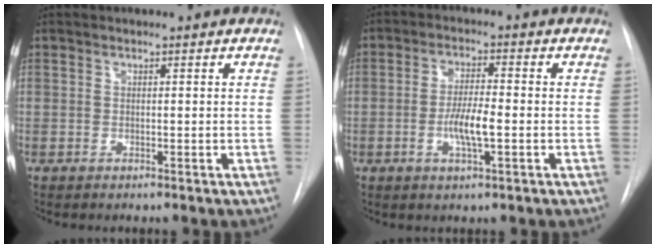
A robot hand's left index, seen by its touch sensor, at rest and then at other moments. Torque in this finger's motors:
{"motor_torque": [0.80, 0.18, 0.32, 0.05]}